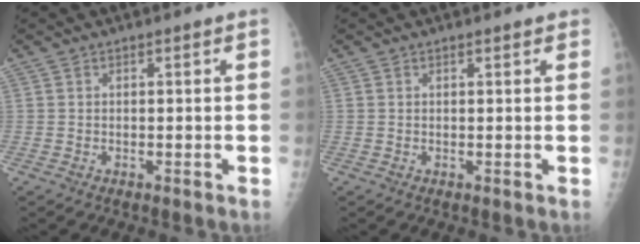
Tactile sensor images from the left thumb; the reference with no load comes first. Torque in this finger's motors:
{"motor_torque": [-0.38, -0.37, -0.26, -0.15, -0.03]}